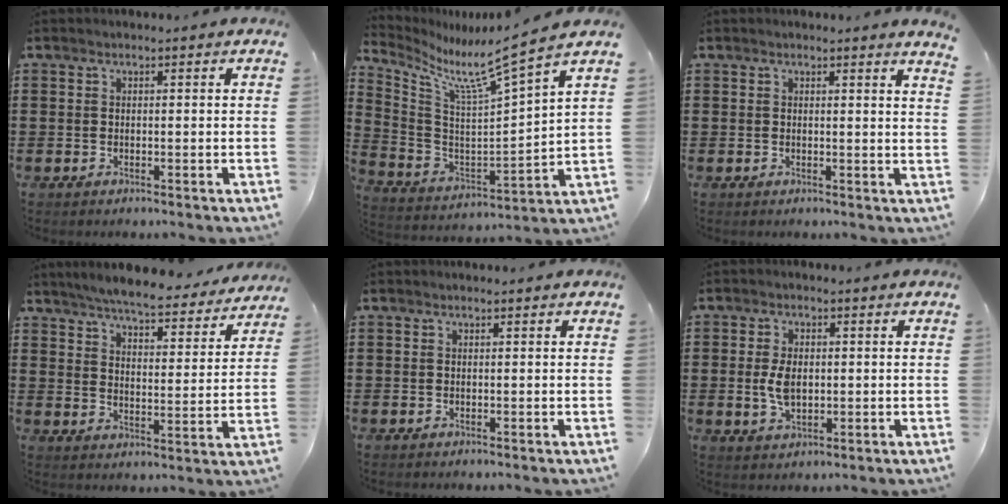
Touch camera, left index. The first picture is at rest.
{"total": 8.4, "force": [6.9, -1.2, 4.6], "torque": [-0.114, -0.071, 0.100]}
{"total": 1.3, "force": [1.1, -0.3, 0.6], "torque": [-0.015, -0.004, 0.020]}
{"total": 5.6, "force": [5.4, -0.3, 1.6], "torque": [-0.048, -0.040, 0.089]}
{"total": 0.0}
{"total": 4.9, "force": [0.1, 2.8, 4.0], "torque": [-0.094, 0.002, -0.002]}